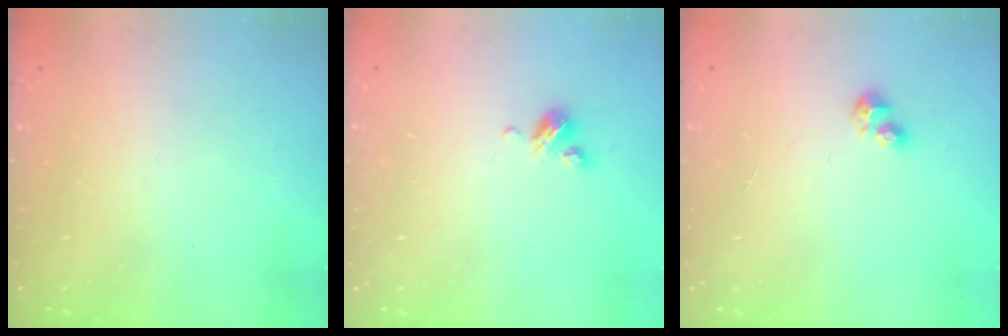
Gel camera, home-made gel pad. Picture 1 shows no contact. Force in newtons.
{"total": 4.0, "press": 4.0, "slide": 0.3}
{"total": 3.6, "press": 3.6, "slide": 0.5}